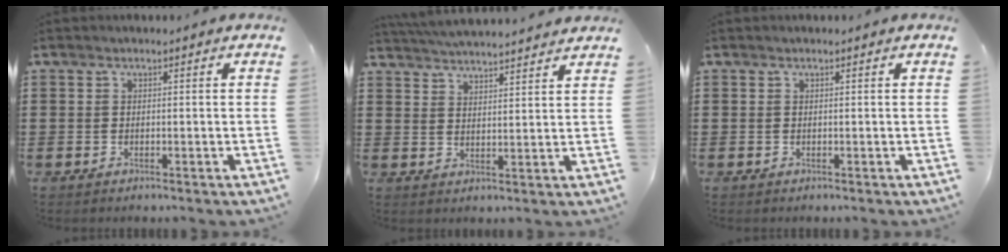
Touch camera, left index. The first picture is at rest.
{"total": 4.2, "force": [4.1, -0.4, 0.4], "torque": [-0.021, -0.020, 0.074]}
{"total": 0.0}